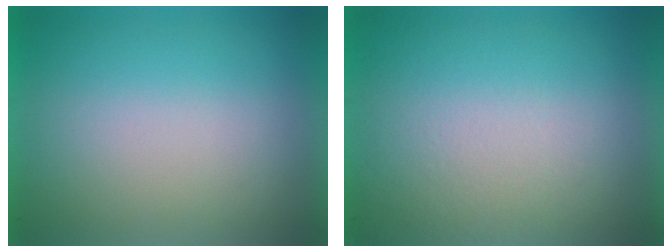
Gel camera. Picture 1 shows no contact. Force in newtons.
{"total": 4.0}